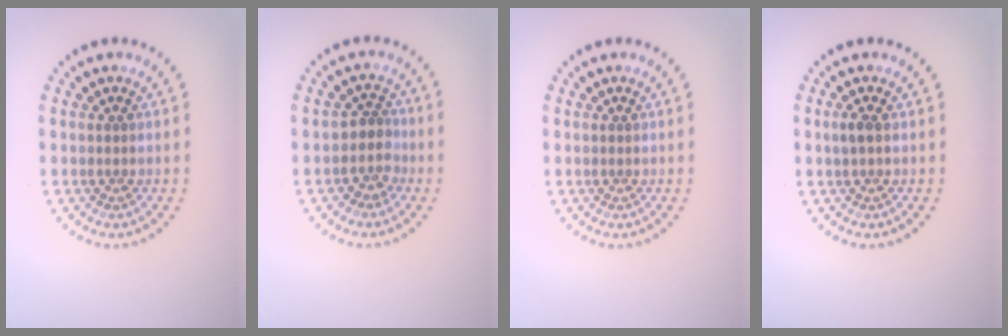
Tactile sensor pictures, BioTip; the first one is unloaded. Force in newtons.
{"total": 1.9, "press": 1.6, "slide": 1.2}
{"total": 0.0}
{"total": 1.2, "press": 1.2, "slide": 0.1}